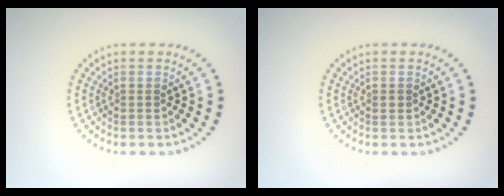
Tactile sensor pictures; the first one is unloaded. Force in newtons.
{"total": 0.6, "press": 0.6, "slide": 0.0}